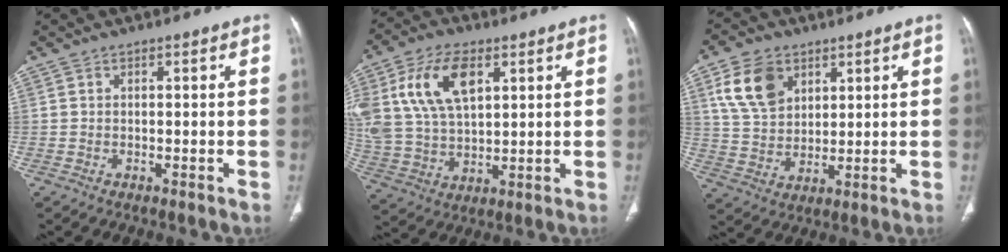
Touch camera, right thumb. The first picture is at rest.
{"total": 16.6, "force": [6.2, 9.3, 12.3], "torque": [-0.238, -0.007, 0.124]}
{"total": 11.0, "force": [5.0, 7.6, 6.1], "torque": [-0.093, -0.014, 0.104]}